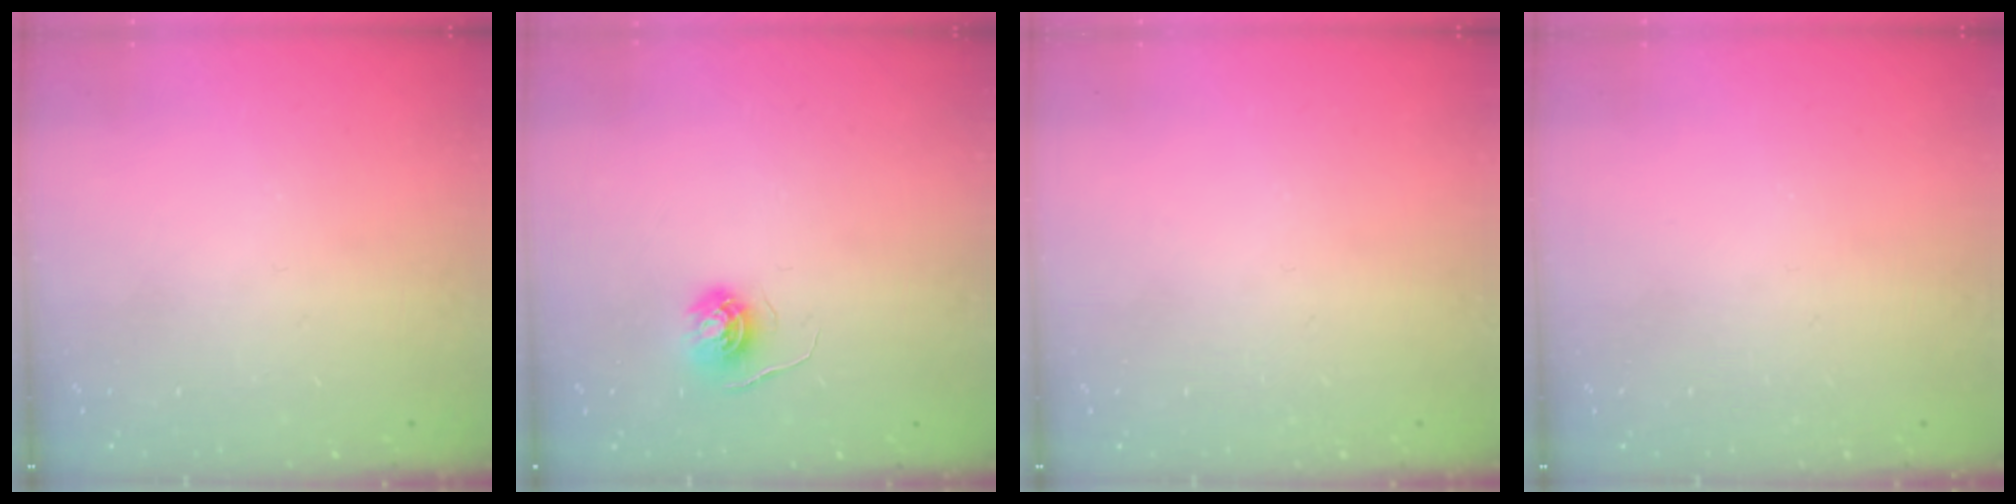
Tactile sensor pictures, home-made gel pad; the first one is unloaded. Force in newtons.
{"total": 4.6, "press": 4.6, "slide": 0.4}
{"total": 0.0}
{"total": 0.0}